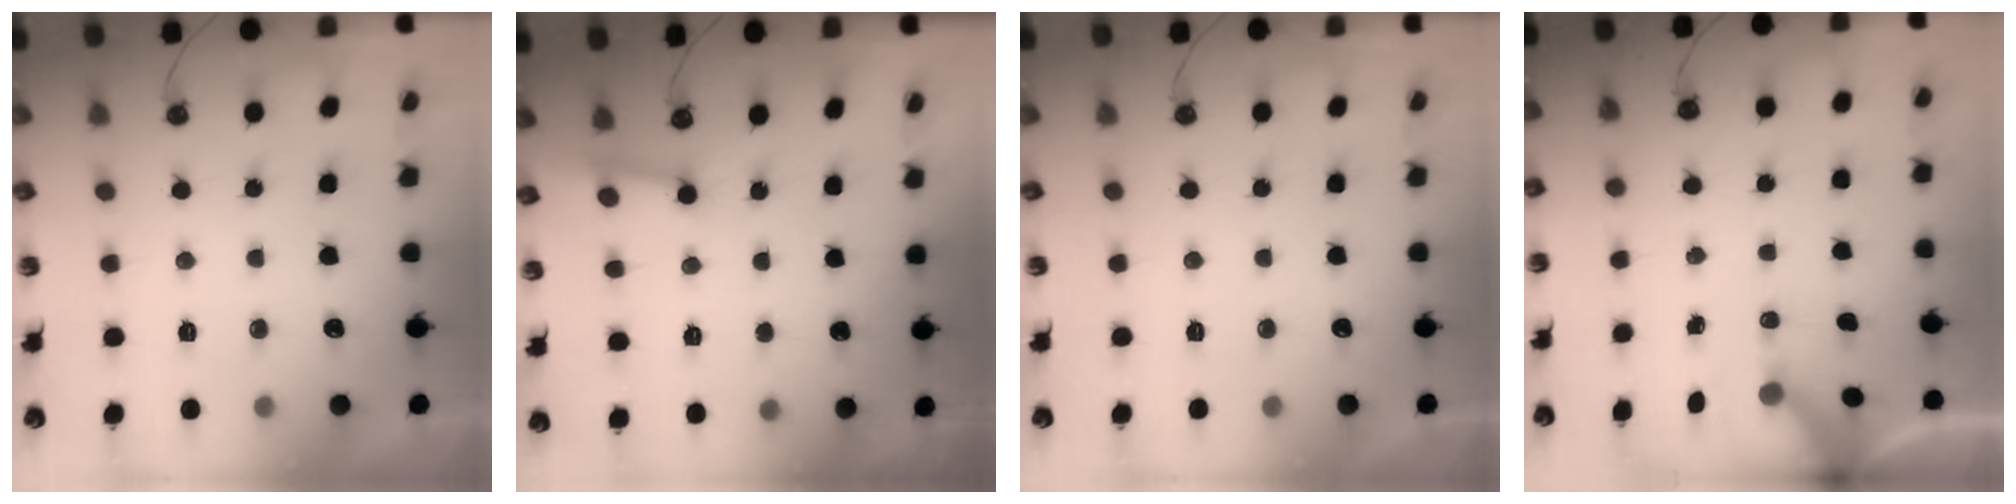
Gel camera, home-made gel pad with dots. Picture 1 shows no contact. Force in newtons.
{"total": 3.3, "press": 3.3, "slide": 0.4}
{"total": 0.0}
{"total": 5.3, "press": 5.3, "slide": 0.8}